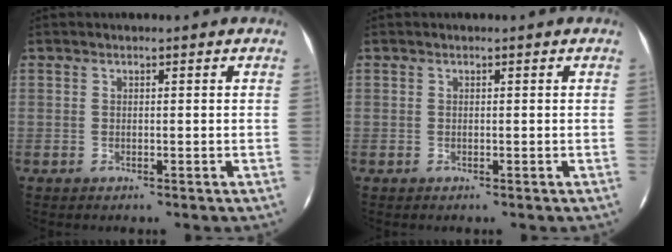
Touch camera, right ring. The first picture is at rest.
{"total": 0.0}